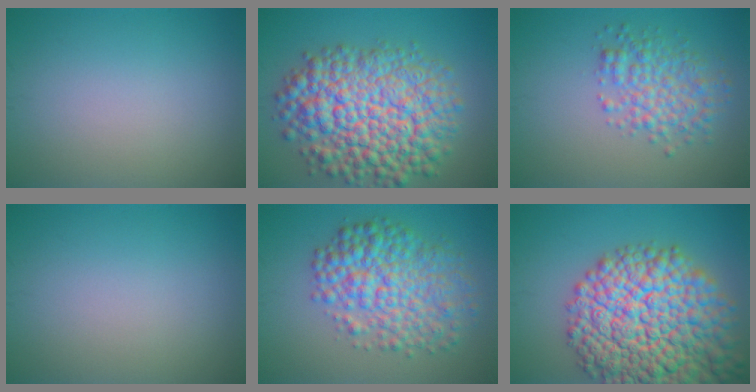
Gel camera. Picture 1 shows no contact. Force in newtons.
{"total": 12.2, "press": 12.2, "slide": 0.4}
{"total": 4.1, "press": 4.1, "slide": 0.1}
{"total": 0.0}
{"total": 7.3, "press": 7.3, "slide": 0.1}
{"total": 16.9, "press": 16.9, "slide": 0.7}